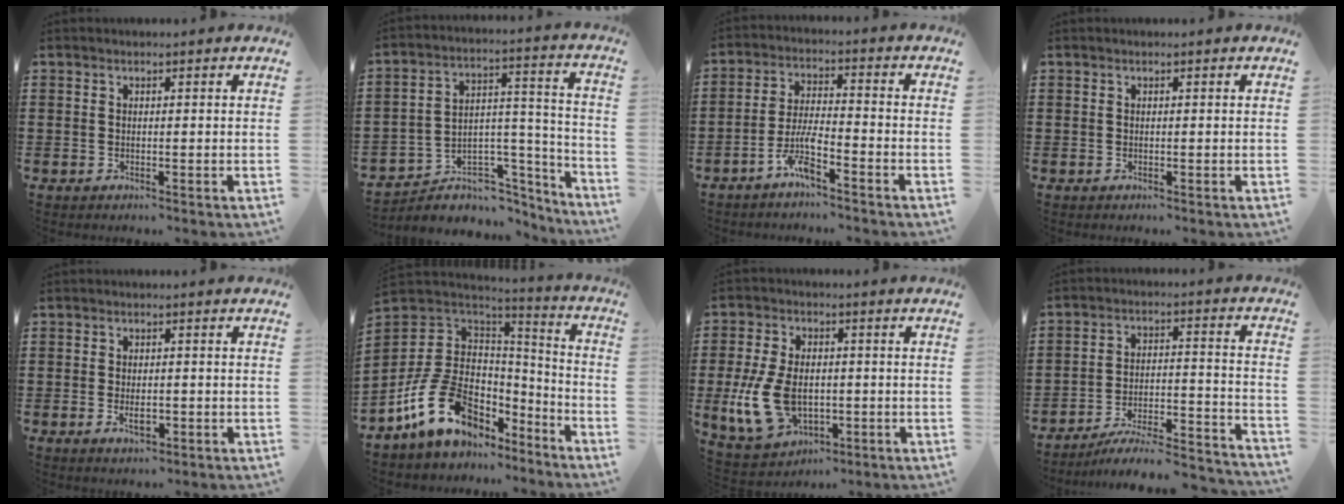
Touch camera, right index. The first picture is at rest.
{"total": 5.6, "force": [-4.5, 3.2, 1.0], "torque": [-0.019, 0.004, -0.083]}
{"total": 6.2, "force": [-4.0, 1.0, 4.6], "torque": [-0.113, -0.007, -0.079]}
{"total": 0.0}
{"total": 2.6, "force": [-0.7, 1.2, 2.2], "torque": [-0.042, 0.001, -0.012]}
{"total": 15.4, "force": [-6.3, 10.7, 9.1], "torque": [-0.209, 0.029, -0.109]}
{"total": 10.9, "force": [-1.8, 7.1, 8.0], "torque": [-0.192, 0.002, -0.032]}
{"total": 6.1, "force": [-5.3, 0.8, 2.9], "torque": [-0.048, -0.005, -0.105]}